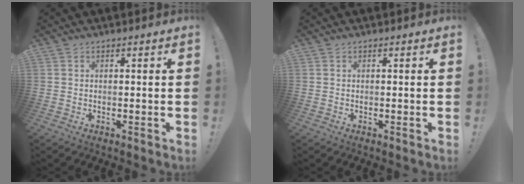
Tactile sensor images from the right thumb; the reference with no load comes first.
{"total": 0.0}